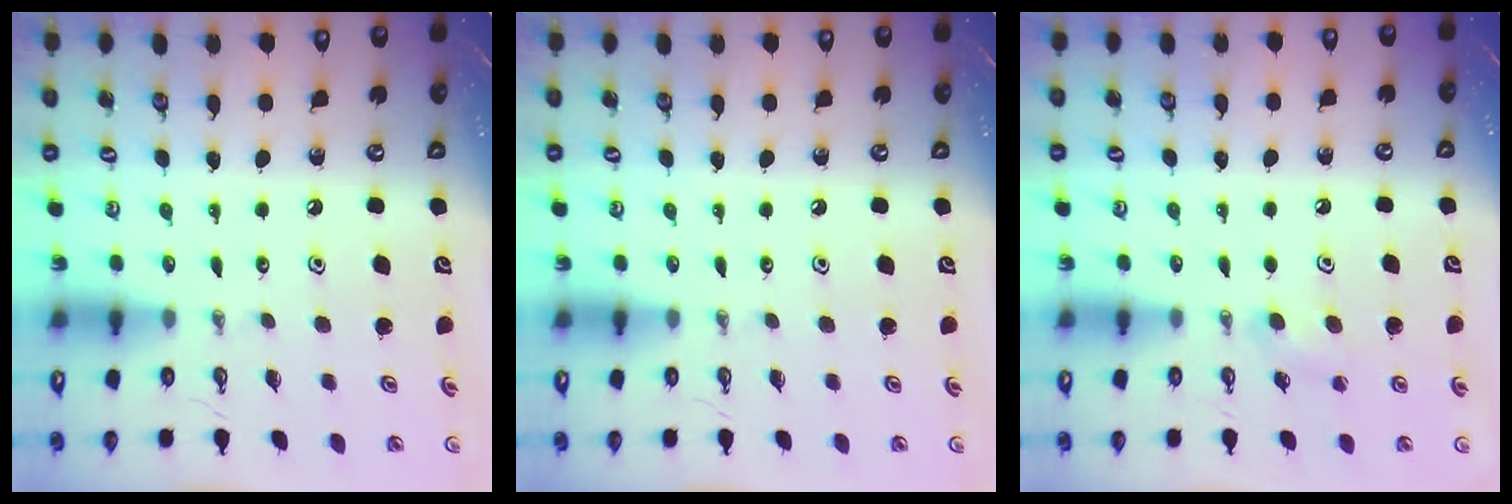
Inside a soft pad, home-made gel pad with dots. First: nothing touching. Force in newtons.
{"total": 0.0}
{"total": 6.9, "press": 1.9, "slide": 6.7}